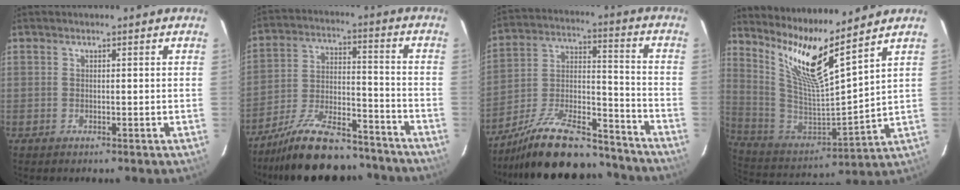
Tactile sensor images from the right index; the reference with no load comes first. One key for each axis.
{"total": 21.5, "fx": -18.3, "fy": 6.2, "fz": 9.4, "tx": -0.173, "ty": 0.001, "tz": -0.270}
{"total": 24.2, "fx": -19.8, "fy": 7.3, "fz": 12.0, "tx": -0.220, "ty": 0.011, "tz": -0.296}
{"total": 15.6, "fx": 11.8, "fy": -0.1, "fz": 10.2, "tx": -0.178, "ty": -0.035, "tz": 0.228}